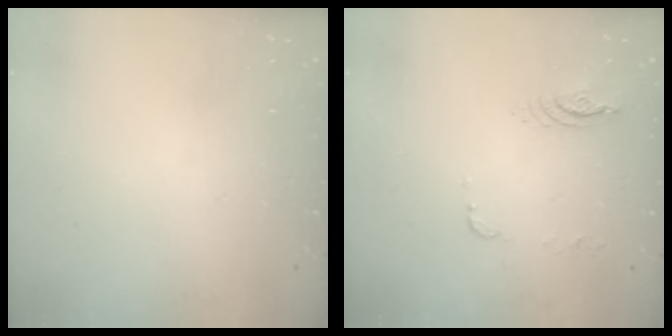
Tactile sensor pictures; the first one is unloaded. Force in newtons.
{"total": 6.7, "press": 6.7, "slide": 0.5}